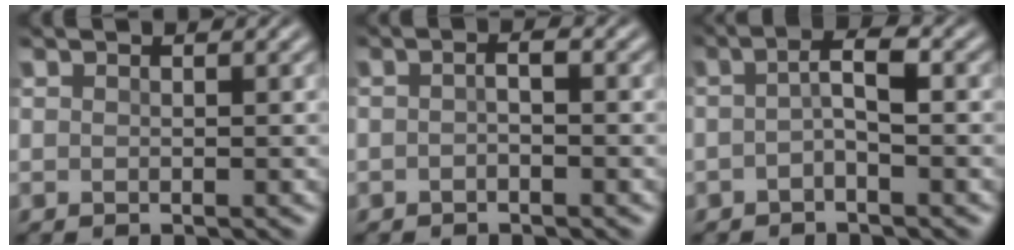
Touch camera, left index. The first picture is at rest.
{"total": 1.2, "force": [-0.5, 0.4, 1.0], "torque": [-0.018, -0.002, -0.015]}
{"total": 2.5, "force": [-0.6, 0.5, 2.3], "torque": [-0.045, 0.008, -0.017]}